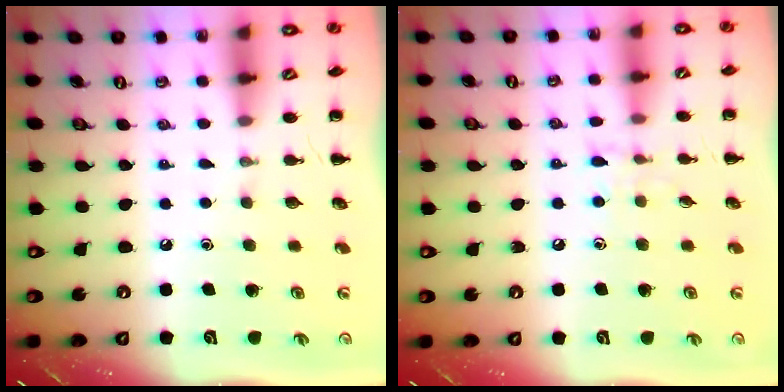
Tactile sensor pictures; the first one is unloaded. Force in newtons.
{"total": 5.7, "press": 5.4, "slide": 1.9}